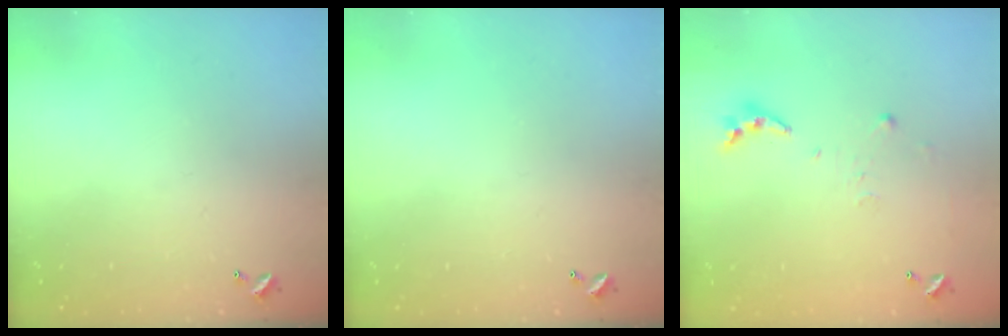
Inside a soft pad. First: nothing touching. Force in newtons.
{"total": 0.0}
{"total": 6.3, "press": 6.3, "slide": 0.6}